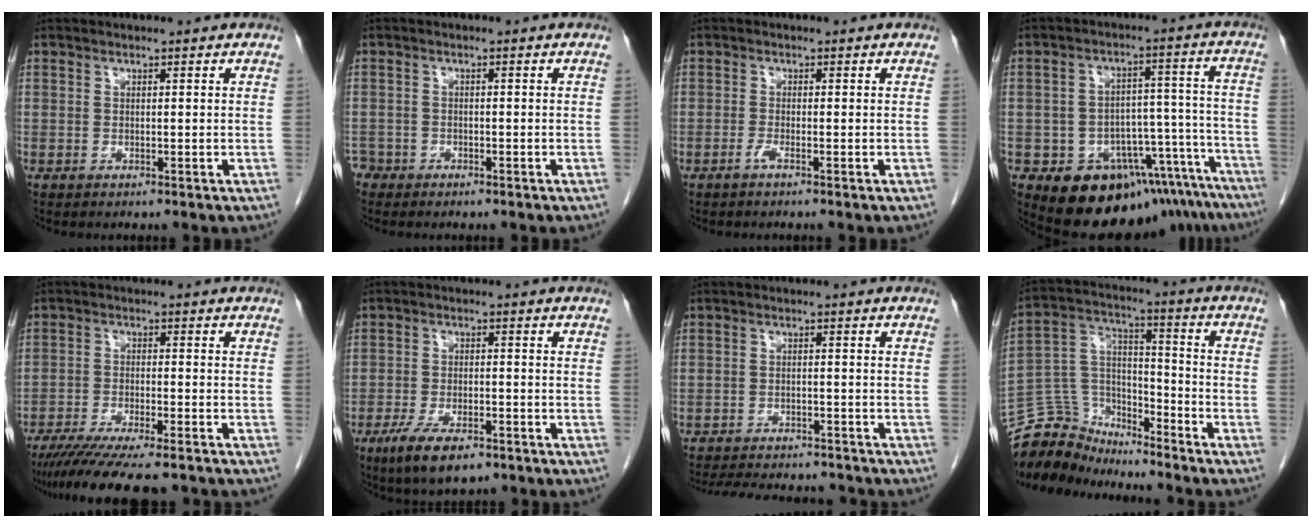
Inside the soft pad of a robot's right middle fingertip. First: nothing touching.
{"total": 2.4, "force": [-2.0, 1.3, -0.3], "torque": [-0.002, 0.004, -0.040]}
{"total": 1.1, "force": [-0.7, -0.2, 0.8], "torque": [-0.015, 0.000, -0.017]}
{"total": 17.9, "force": [-15.1, 7.5, 6.0], "torque": [-0.025, 0.061, -0.189]}
{"total": 13.7, "force": [-11.6, 1.4, 7.3], "torque": [-0.112, -0.029, -0.177]}
{"total": 7.9, "force": [-5.2, 2.5, 5.3], "torque": [-0.101, -0.014, -0.086]}
{"total": 13.1, "force": [-11.9, 3.1, 4.4], "torque": [-0.086, -0.002, -0.156]}
{"total": 11.5, "force": [-11.0, 3.4, 0.6], "torque": [-0.016, 0.048, -0.209]}